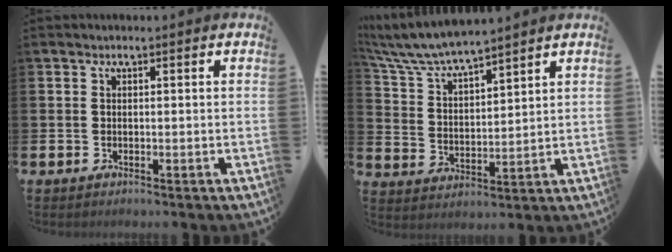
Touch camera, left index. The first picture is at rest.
{"total": 6.6, "force": [6.4, 0.5, 1.6], "torque": [-0.060, -0.039, 0.112]}